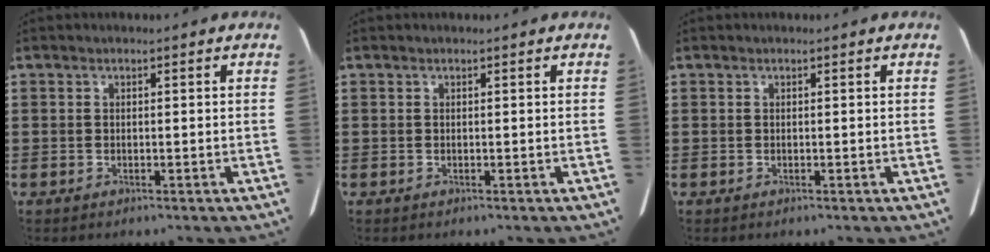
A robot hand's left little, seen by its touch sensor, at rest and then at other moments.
{"total": 0.0}
{"total": 0.0}